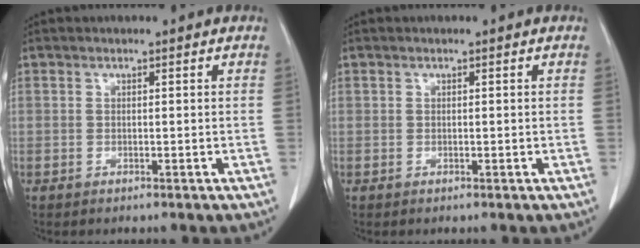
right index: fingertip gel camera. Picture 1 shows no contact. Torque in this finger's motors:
{"motor_torque": [-0.15, 0.12, -0.03, 0.00]}